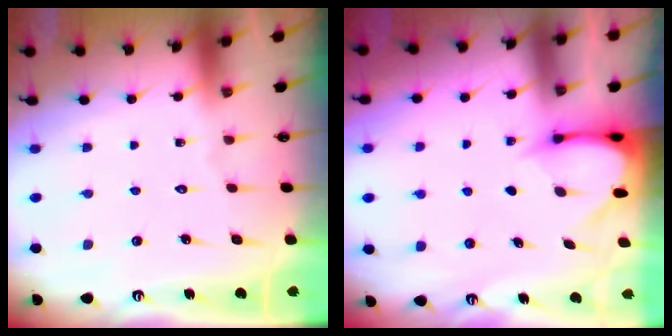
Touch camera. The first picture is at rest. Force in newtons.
{"total": 3.4, "press": 3.4, "slide": 0.3}